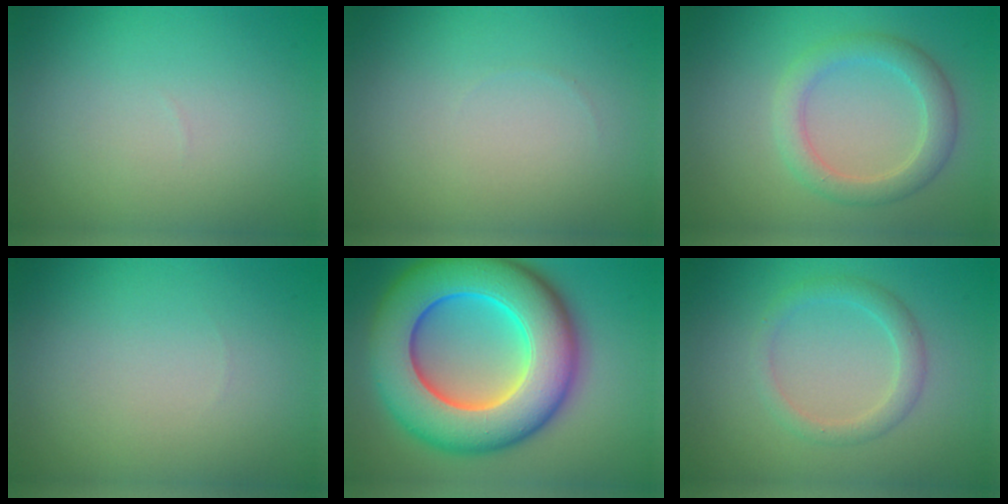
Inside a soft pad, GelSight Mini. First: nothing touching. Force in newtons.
{"total": 0.0}
{"total": 3.3, "press": 3.3, "slide": 0.0}
{"total": 0.0}
{"total": 14.6, "press": 14.6, "slide": 0.3}
{"total": 2.2, "press": 2.2, "slide": 0.1}